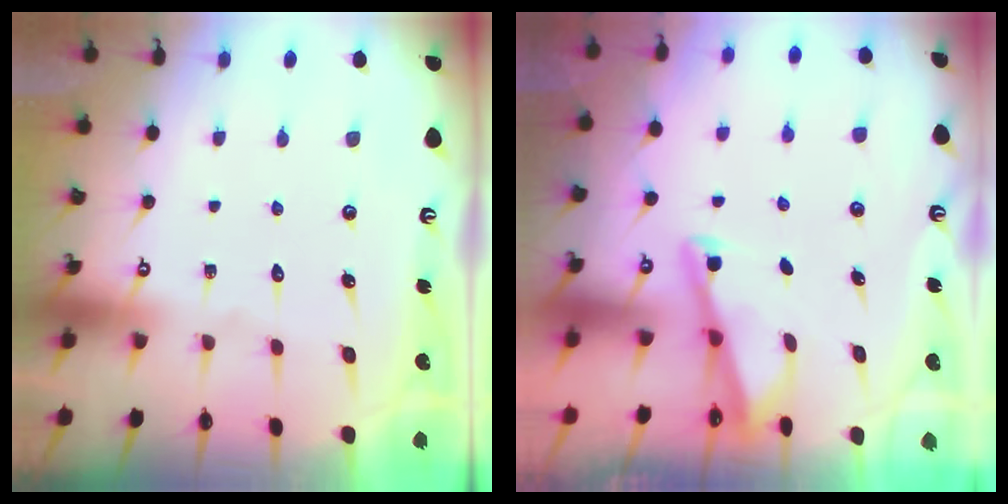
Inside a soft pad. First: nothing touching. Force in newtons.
{"total": 2.7, "press": 2.7, "slide": 0.3}